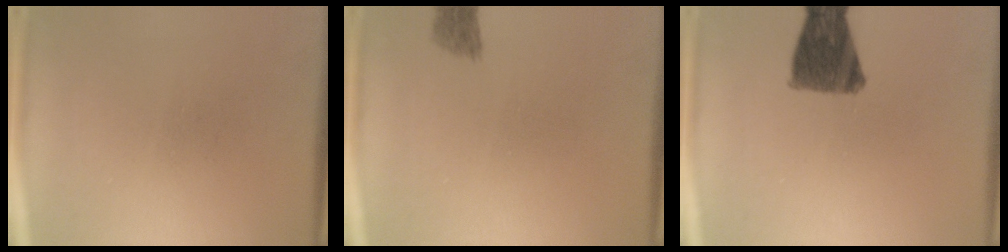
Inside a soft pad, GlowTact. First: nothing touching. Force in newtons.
{"total": 1.9}
{"total": 10.0}